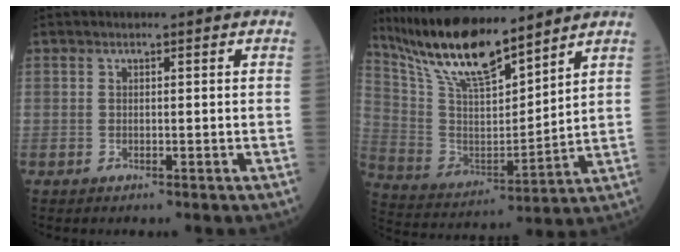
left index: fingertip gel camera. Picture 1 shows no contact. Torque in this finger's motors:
{"motor_torque": [0.32, -0.19, 0.32, 0.09]}